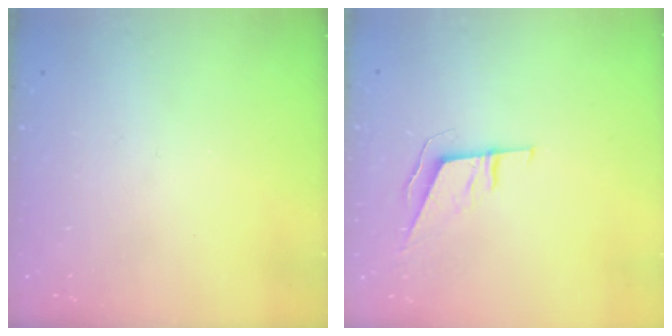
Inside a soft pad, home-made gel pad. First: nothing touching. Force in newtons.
{"total": 5.9, "press": 5.7, "slide": 1.3}